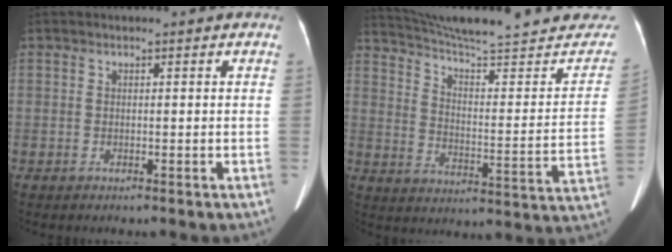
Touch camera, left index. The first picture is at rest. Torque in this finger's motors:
{"motor_torque": [0.29, -1.20, -0.01, 0.03]}